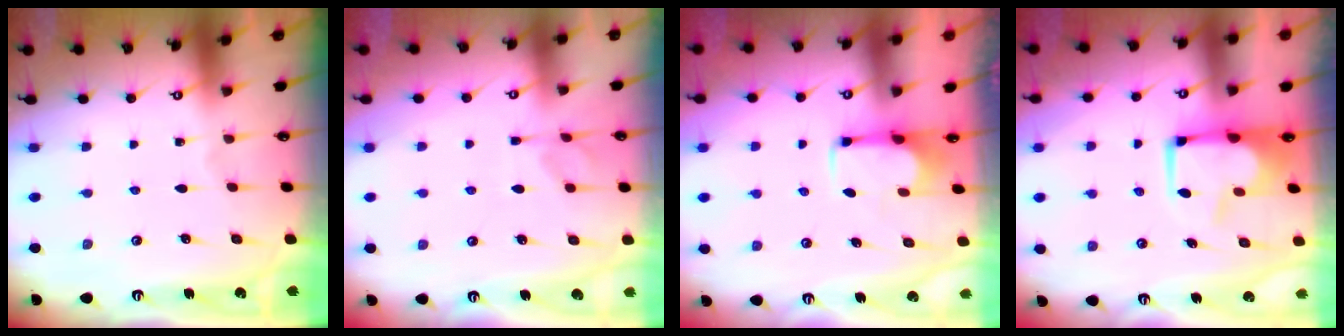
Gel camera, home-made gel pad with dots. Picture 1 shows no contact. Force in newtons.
{"total": 2.4, "press": 2.1, "slide": 1.2}
{"total": 2.8, "press": 2.6, "slide": 1.0}
{"total": 5.9, "press": 5.8, "slide": 1.1}